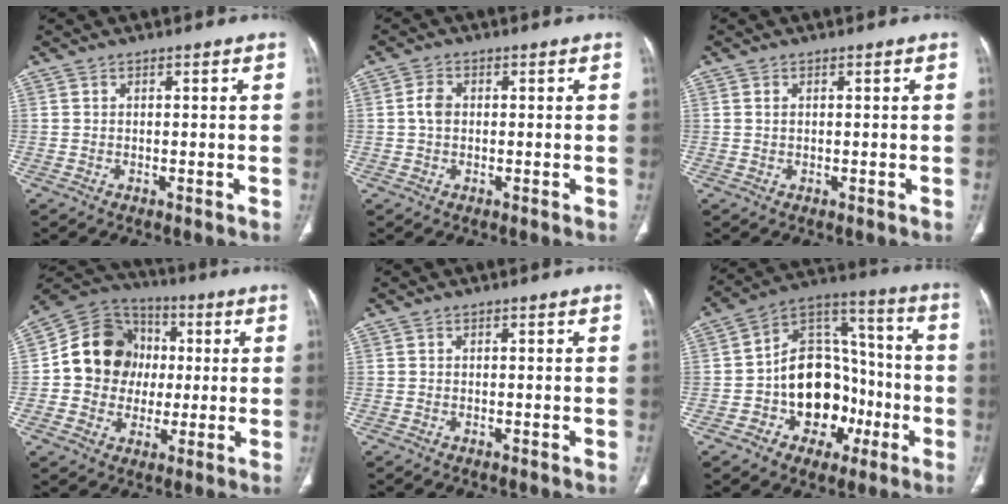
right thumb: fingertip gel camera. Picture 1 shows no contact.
{"total": 2.8, "force": [0.1, 2.0, 2.0], "torque": [-0.039, 0.004, -0.002]}
{"total": 0.7, "force": [0.2, 0.5, 0.5], "torque": [-0.012, 0.003, 0.005]}
{"total": 15.2, "force": [0.8, 13.6, 6.8], "torque": [-0.082, 0.023, 0.010]}
{"total": 0.0}
{"total": 18.8, "force": [-4.9, 13.6, 12.0], "torque": [-0.129, 0.052, -0.074]}